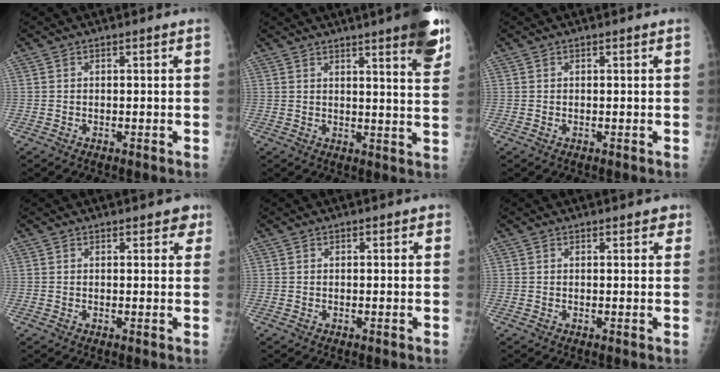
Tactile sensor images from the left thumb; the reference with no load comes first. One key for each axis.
{"total": 11.3, "fx": 7.1, "fy": 1.4, "fz": 8.7, "tx": -0.091, "ty": -0.032, "tz": 0.079}
{"total": 0.0}
{"total": 3.1, "fx": 2.1, "fy": 1.5, "fz": 1.6, "tx": 0.008, "ty": -0.006, "tz": 0.022}
{"total": 1.1, "fx": 0.6, "fy": 0.6, "fz": 0.7, "tx": 0.001, "ty": 0.000, "tz": 0.004}
{"total": 2.4, "fx": 1.7, "fy": 1.1, "fz": 1.3, "tx": 0.004, "ty": -0.003, "tz": 0.015}